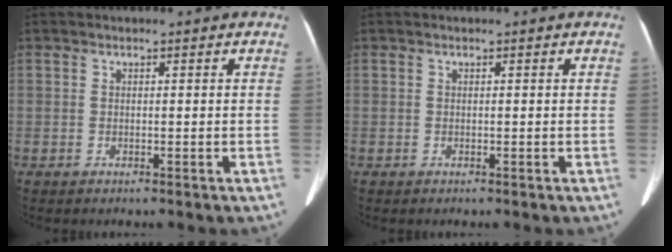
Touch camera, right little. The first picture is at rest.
{"total": 0.0}